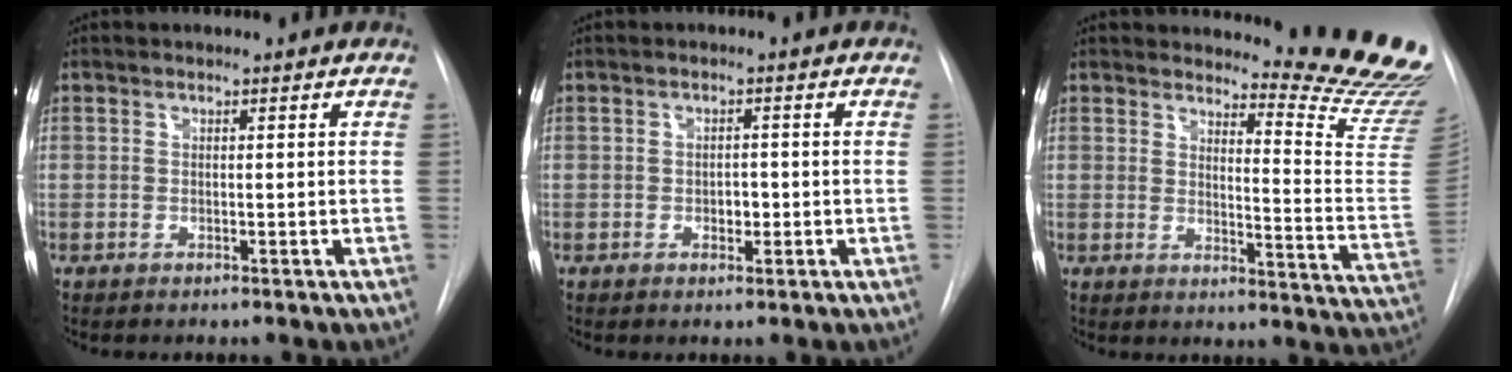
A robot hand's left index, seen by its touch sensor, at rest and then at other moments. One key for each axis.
{"total": 2.0, "fx": -1.2, "fy": 1.1, "fz": 1.2, "tx": -0.015, "ty": -0.004, "tz": -0.016}
{"total": 14.8, "fx": 14.4, "fy": -1.0, "fz": 3.5, "tx": -0.041, "ty": -0.166, "tz": 0.151}